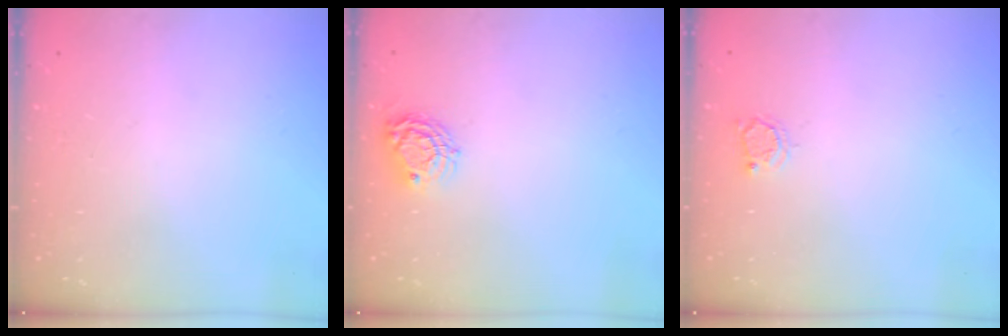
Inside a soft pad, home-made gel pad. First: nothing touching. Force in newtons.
{"total": 7.8, "press": 7.7, "slide": 0.3}
{"total": 2.9, "press": 2.9, "slide": 0.3}